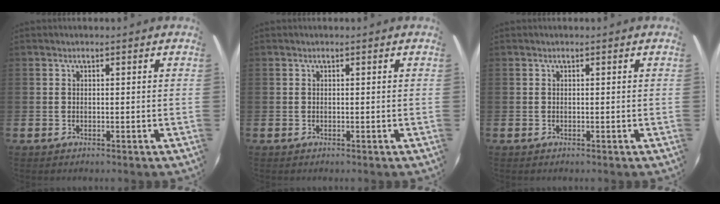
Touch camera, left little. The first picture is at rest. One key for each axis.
{"total": 0.0}
{"total": 0.0}